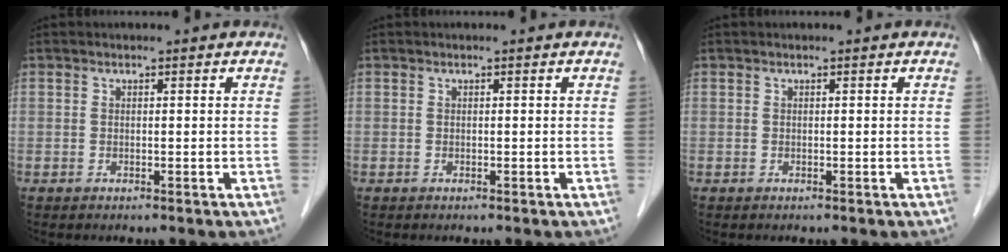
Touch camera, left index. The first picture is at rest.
{"total": 0.0}
{"total": 0.0}